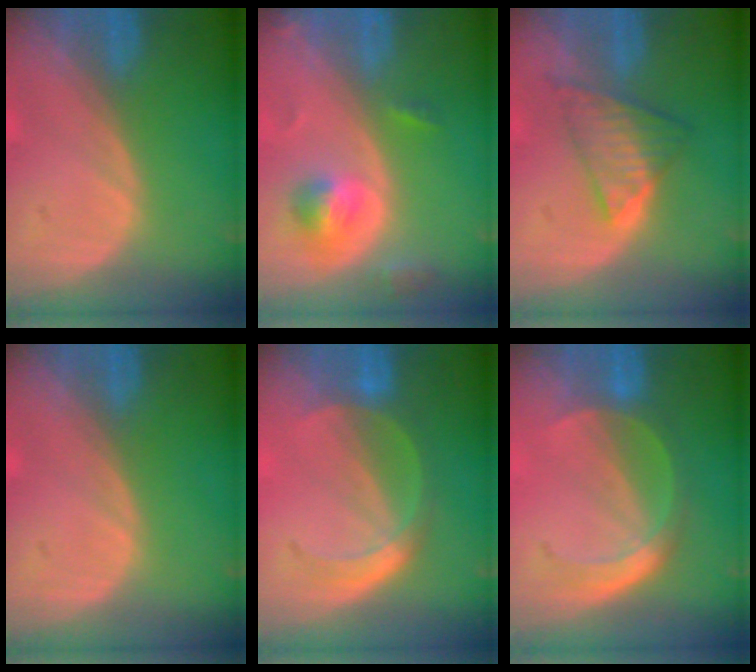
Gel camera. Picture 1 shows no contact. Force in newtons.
{"total": 5.4, "press": 4.8, "slide": 2.3}
{"total": 6.1, "press": 6.0, "slide": 1.0}
{"total": 0.0}
{"total": 4.8, "press": 4.8, "slide": 0.4}
{"total": 5.7, "press": 5.2, "slide": 2.5}